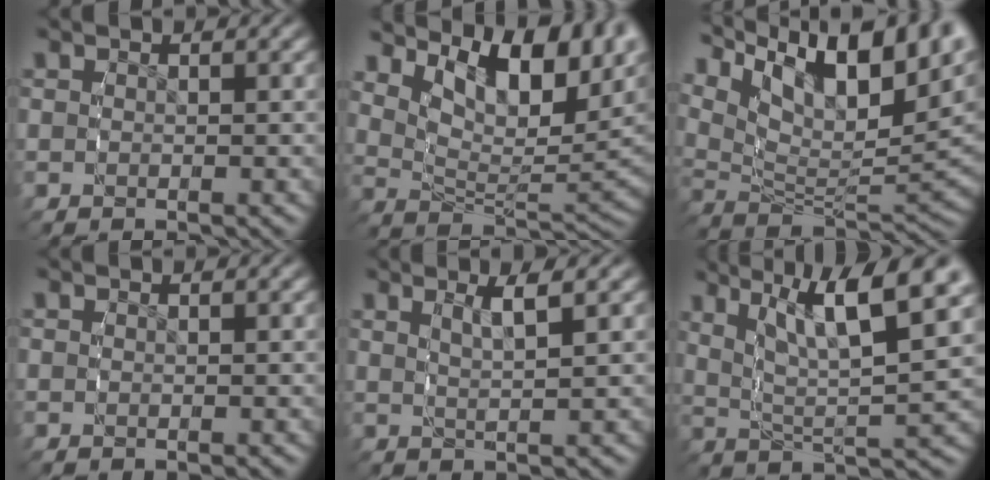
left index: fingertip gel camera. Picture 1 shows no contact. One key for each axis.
{"total": 10.6, "fx": 3.9, "fy": 5.3, "fz": 8.3, "tx": -0.111, "ty": 0.010, "tz": 0.056}
{"total": 17.3, "fx": 6.9, "fy": 9.7, "fz": 12.5, "tx": -0.177, "ty": 0.031, "tz": 0.088}
{"total": 0.0}
{"total": 2.3, "fx": 1.2, "fy": -0.1, "fz": 2.0, "tx": -0.038, "ty": -0.002, "tz": 0.024}
{"total": 9.6, "fx": 4.1, "fy": 3.7, "fz": 7.8, "tx": -0.119, "ty": 0.008, "tz": 0.057}